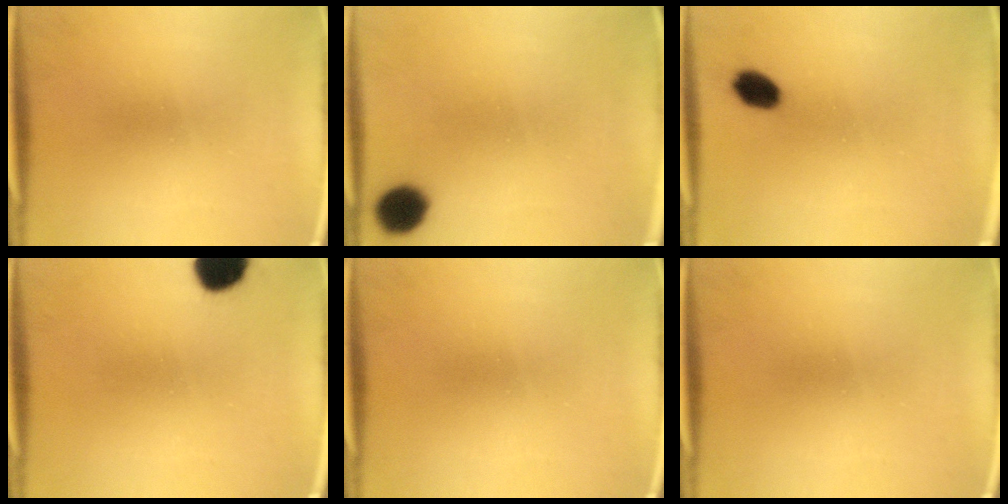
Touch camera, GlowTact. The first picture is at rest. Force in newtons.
{"total": 7.3}
{"total": 5.5}
{"total": 8.6}
{"total": 0.0}
{"total": 0.0}